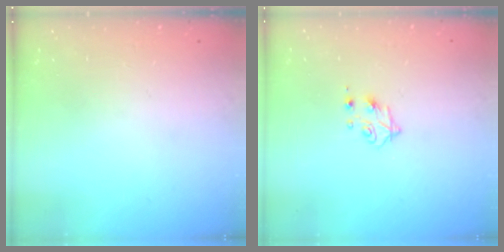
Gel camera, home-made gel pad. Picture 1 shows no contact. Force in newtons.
{"total": 4.9, "press": 4.8, "slide": 0.7}